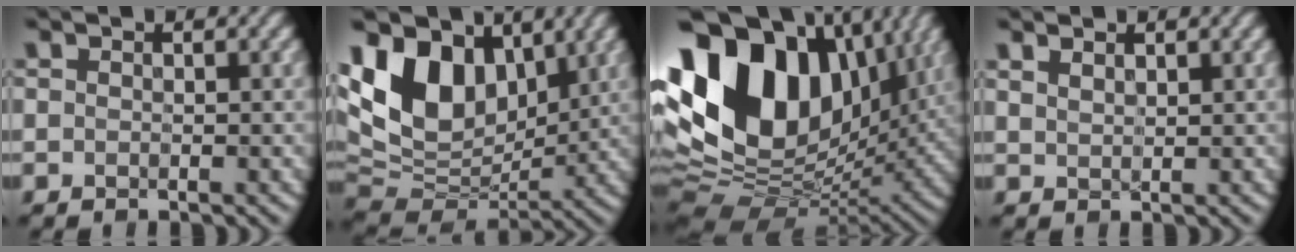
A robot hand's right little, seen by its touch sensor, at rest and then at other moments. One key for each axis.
{"total": 13.4, "fx": 4.8, "fy": 8.7, "fz": 9.0, "tx": -0.196, "ty": 0.023, "tz": 0.084}
{"total": 18.1, "fx": 4.1, "fy": 12.6, "fz": 12.3, "tx": -0.257, "ty": 0.025, "tz": 0.070}
{"total": 1.7, "fx": 1.2, "fy": 0.7, "fz": 0.8, "tx": -0.015, "ty": 0.007, "tz": 0.018}